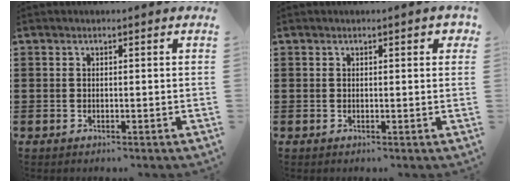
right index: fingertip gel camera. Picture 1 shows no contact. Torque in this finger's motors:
{"motor_torque": [0.07, -0.02, 0.01, 0.00]}